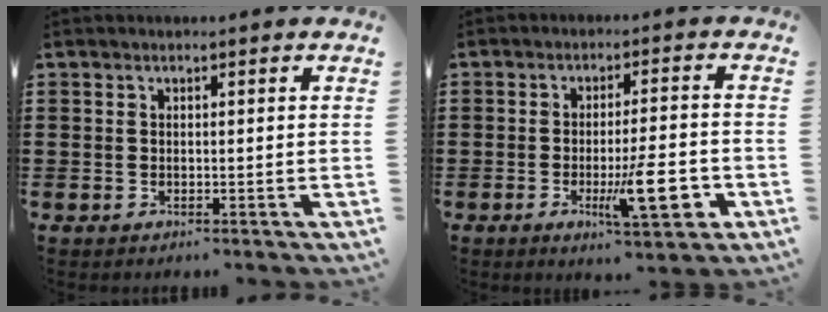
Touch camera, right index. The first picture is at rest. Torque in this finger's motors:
{"motor_torque": [1.25, -0.89, 0.44, 0.09]}